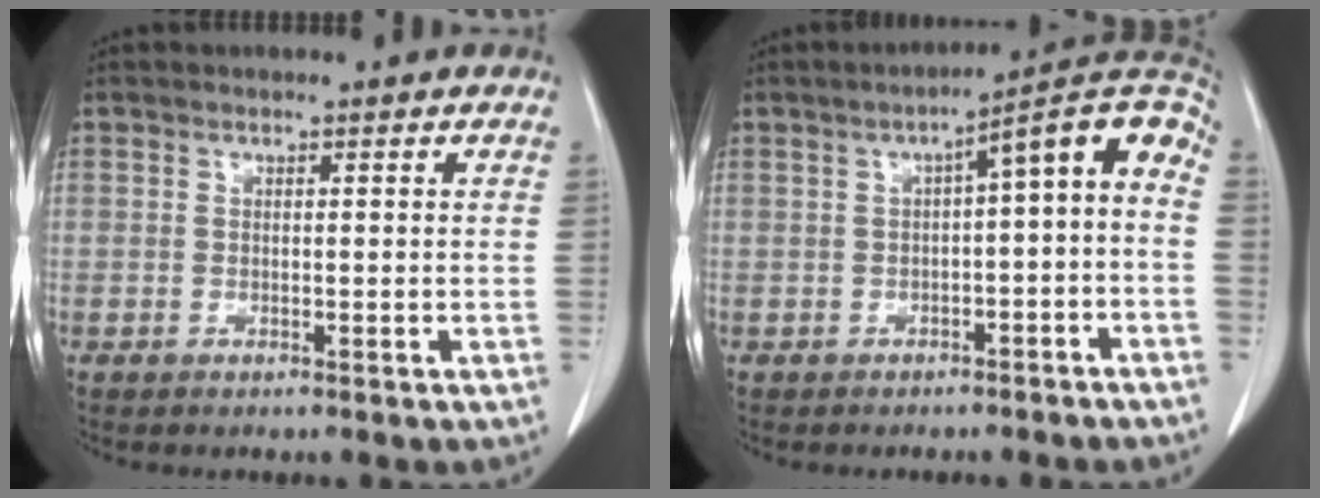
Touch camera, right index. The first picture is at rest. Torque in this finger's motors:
{"motor_torque": [0.59, -0.22, 0.18, 0.06]}